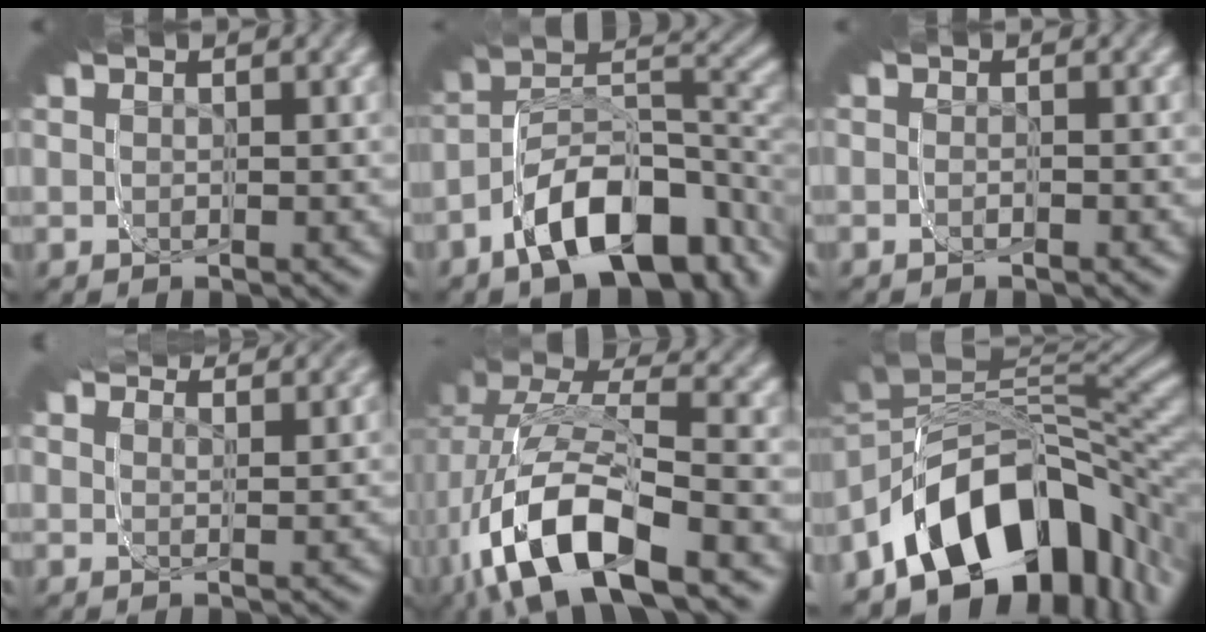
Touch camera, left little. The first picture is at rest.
{"total": 8.3, "force": [-7.6, 2.7, 2.1], "torque": [-0.054, -0.010, -0.113]}
{"total": 0.7, "force": [-0.3, -0.5, 0.4], "torque": [0.006, 0.006, -0.007]}
{"total": 3.8, "force": [2.7, 2.1, 1.6], "torque": [-0.043, 0.034, 0.029]}
{"total": 8.5, "force": [-6.1, 3.4, 4.8], "torque": [-0.115, -0.026, -0.088]}
{"total": 15.2, "force": [-9.1, 8.3, 9.0], "torque": [-0.136, -0.031, -0.132]}